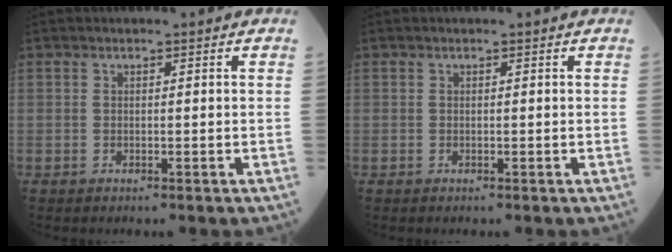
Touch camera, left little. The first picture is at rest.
{"total": 0.0}